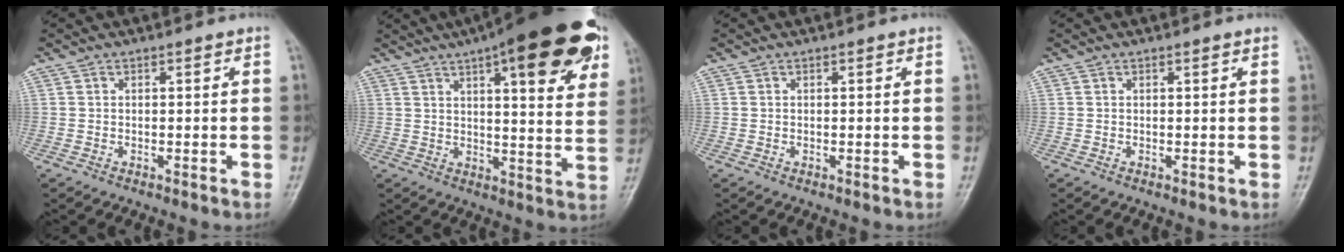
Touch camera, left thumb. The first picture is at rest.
{"total": 23.4, "force": [12.3, 6.8, 18.8], "torque": [-0.235, -0.018, 0.163]}
{"total": 0.0}
{"total": 0.6, "force": [0.5, -0.1, 0.3], "torque": [-0.013, -0.003, 0.009]}